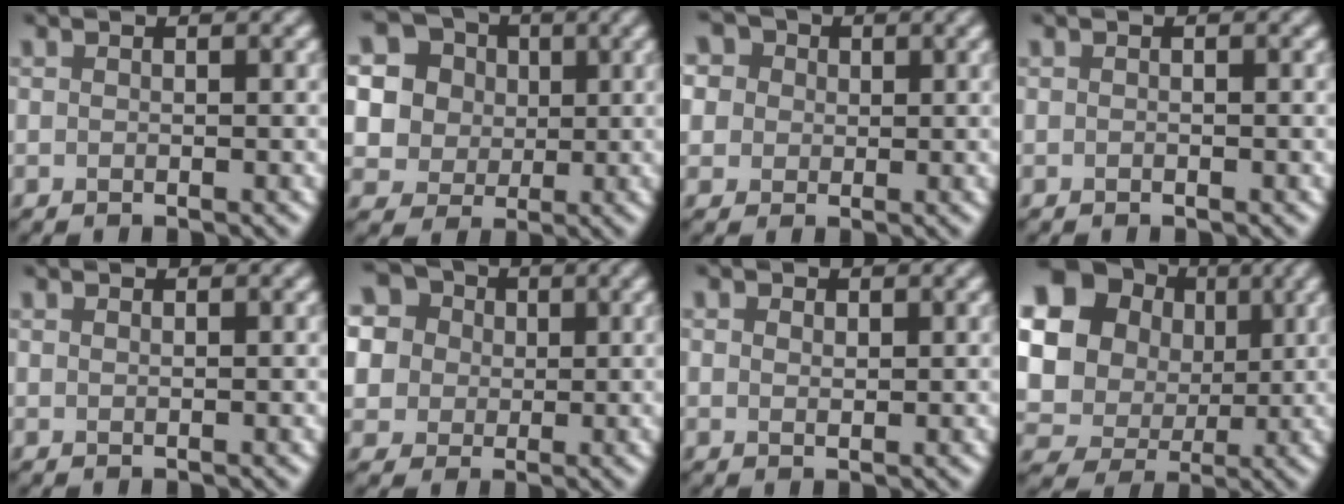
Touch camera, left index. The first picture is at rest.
{"total": 8.9, "force": [3.3, 7.4, 3.7], "torque": [-0.088, 0.016, 0.048]}
{"total": 9.4, "force": [4.5, 7.0, 4.5], "torque": [-0.083, 0.035, 0.042]}
{"total": 0.0}
{"total": 0.0}
{"total": 13.1, "force": [5.5, 10.3, 6.0], "torque": [-0.148, 0.041, 0.078]}
{"total": 1.0, "force": [0.5, 0.7, 0.5], "torque": [-0.008, -0.001, 0.007]}
{"total": 17.0, "force": [4.8, 14.9, 6.6], "torque": [-0.189, 0.005, 0.085]}